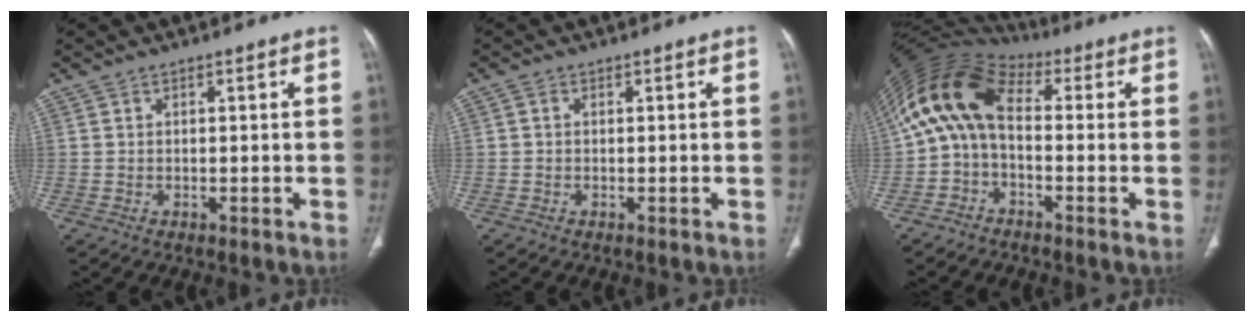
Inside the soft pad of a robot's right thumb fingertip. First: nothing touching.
{"total": 0.6, "force": [0.0, 0.5, 0.3], "torque": [-0.005, 0.001, -0.003]}
{"total": 12.3, "force": [0.8, 7.3, 9.8], "torque": [-0.182, 0.045, -0.001]}